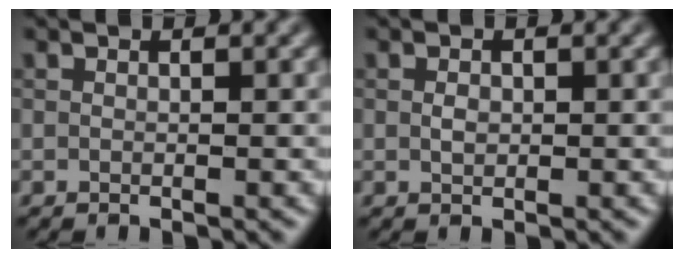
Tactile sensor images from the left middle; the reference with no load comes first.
{"total": 0.9, "force": [0.0, 0.7, 0.7], "torque": [-0.014, -0.002, 0.001]}